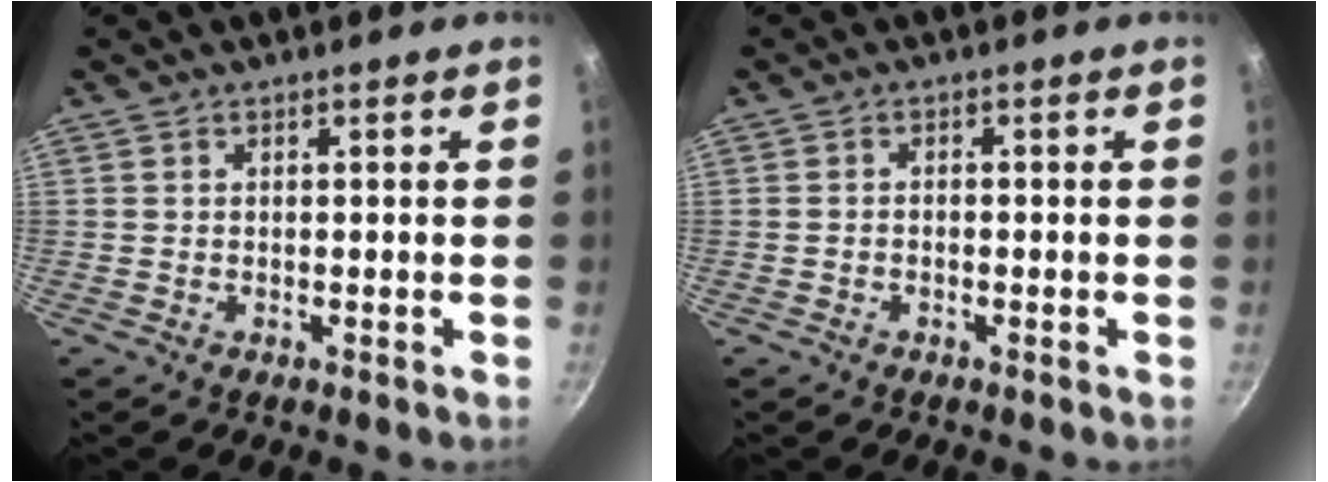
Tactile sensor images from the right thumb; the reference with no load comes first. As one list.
[{"total": 0.9, "force": [-0.6, 0.5, 0.5], "torque": [-0.012, 0.006, -0.013]}]